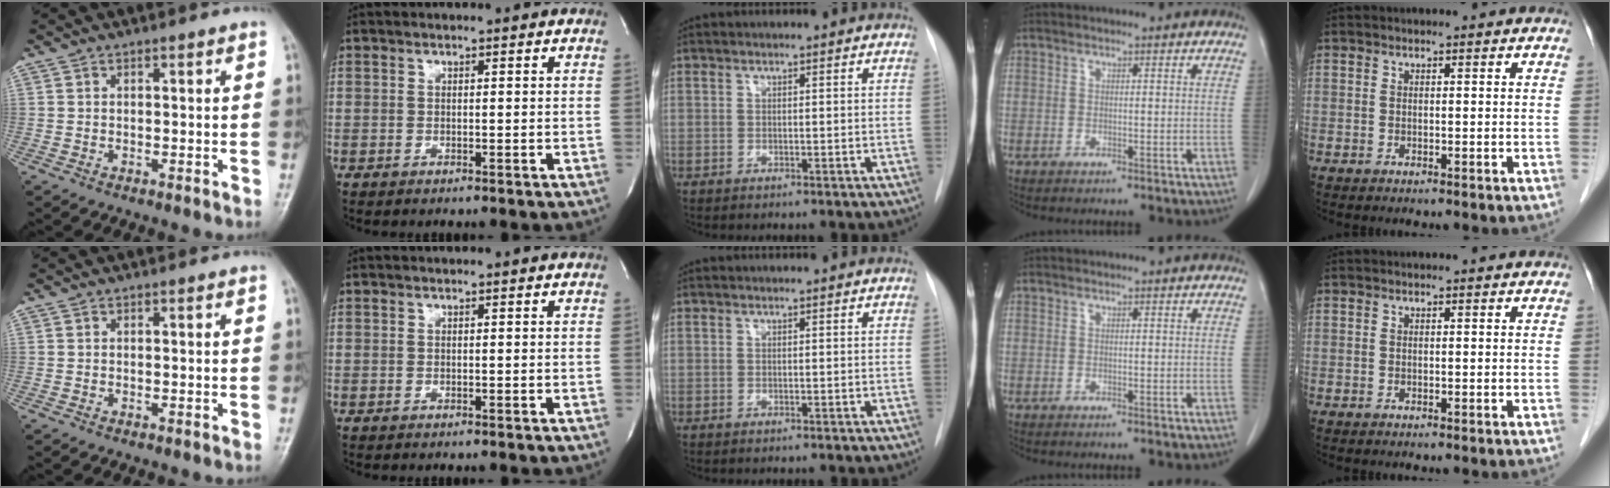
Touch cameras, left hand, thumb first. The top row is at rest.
{}